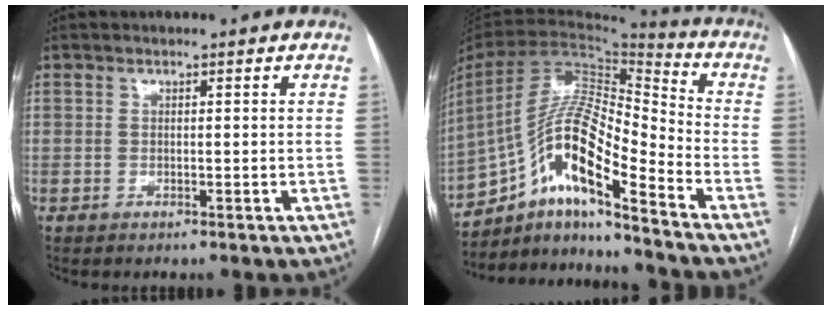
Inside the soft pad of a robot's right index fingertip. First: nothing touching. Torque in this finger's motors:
{"motor_torque": [0.83, -0.76, 0.29, 0.05]}